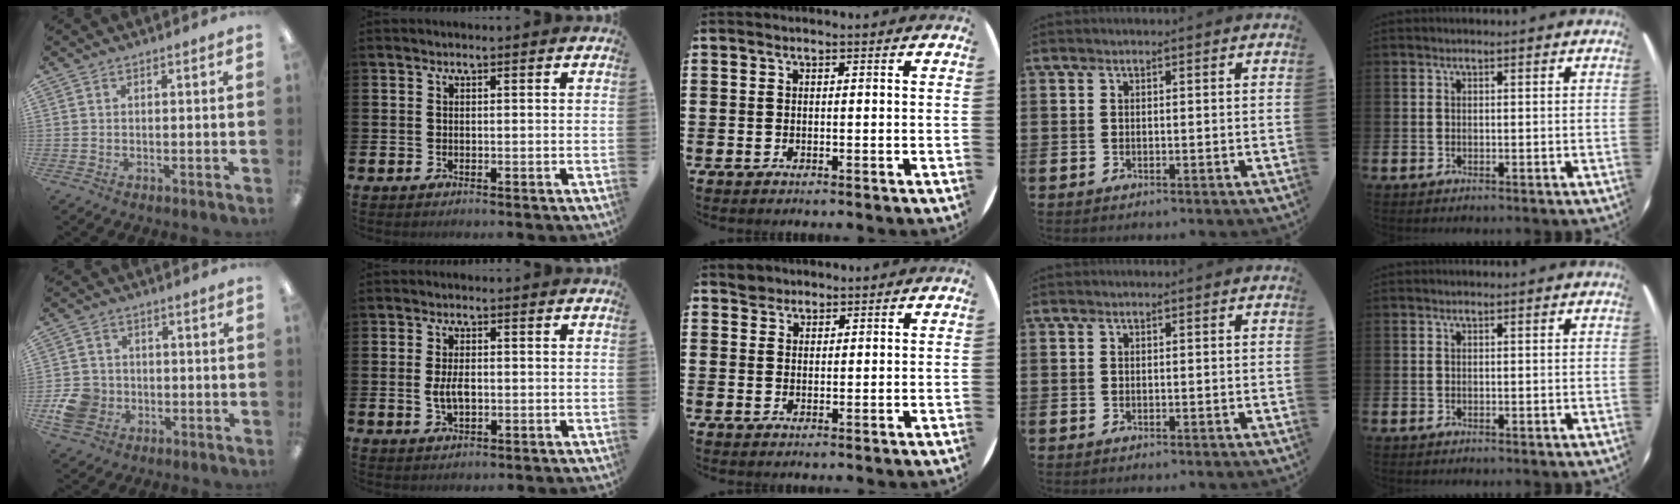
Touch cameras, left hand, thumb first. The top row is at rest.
{"thumb": {"total": 7.8, "force": [-2.2, 6.8, 3.2], "torque": [-0.072, 0.016, -0.038]}, "index": {"total": 3.2, "force": [-0.7, 1.6, 2.6], "torque": [-0.038, 0.002, -0.018]}, "middle": {"total": 1.9, "force": [1.7, 0.8, -0.1], "torque": [0.007, -0.002, 0.034]}}